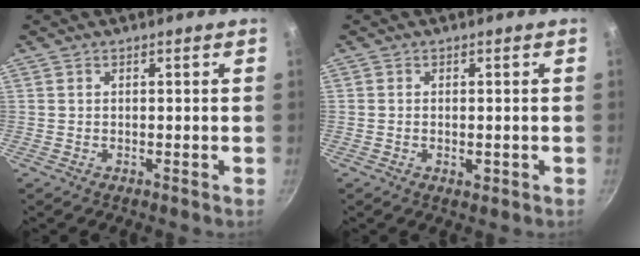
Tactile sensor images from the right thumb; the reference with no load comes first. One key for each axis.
{"total": 1.8, "fx": -0.5, "fy": 1.0, "fz": 1.5, "tx": -0.022, "ty": -0.002, "tz": -0.007}